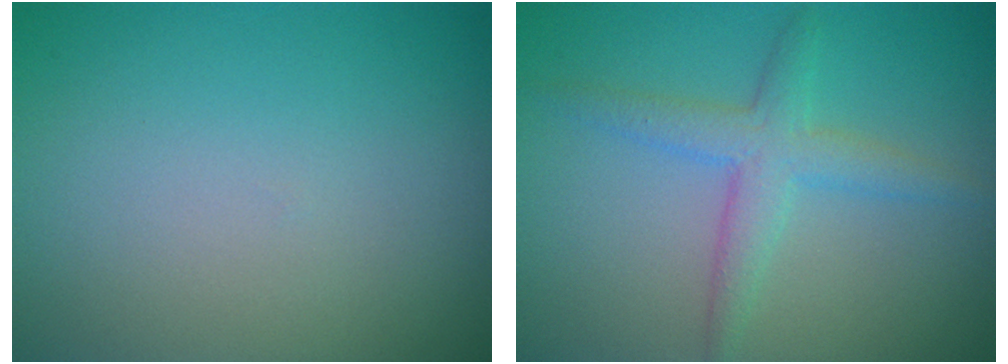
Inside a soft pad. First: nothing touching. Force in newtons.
{"total": 2.9, "press": 2.9, "slide": 0.2}